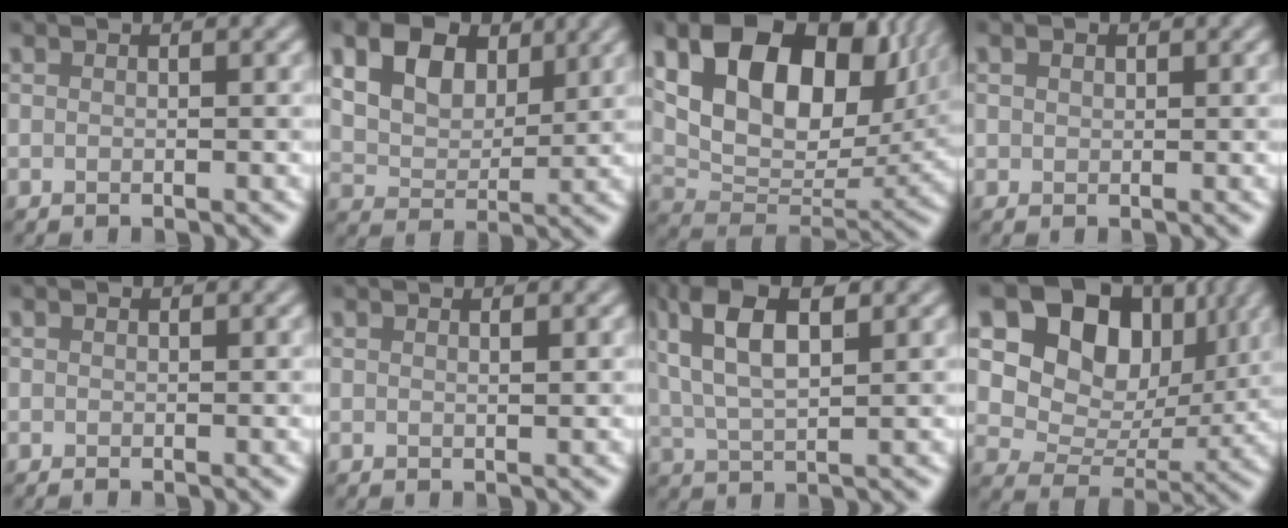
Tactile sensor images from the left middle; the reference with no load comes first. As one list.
[{"total": 8.3, "force": [4.0, 5.5, 4.9], "torque": [-0.110, 0.021, 0.065]}, {"total": 14.3, "force": [5.7, 8.9, 9.6], "torque": [-0.166, 0.011, 0.106]}, {"total": 1.0, "force": [0.4, 0.9, 0.2], "torque": [0.000, -0.001, 0.004]}, {"total": 0.0}, {"total": 0.6, "force": [0.4, 0.1, 0.4], "torque": [-0.001, 0.000, 0.006]}, {"total": 7.5, "force": [3.2, 2.9, 6.1], "torque": [-0.122, 0.018, 0.059]}, {"total": 12.0, "force": [5.0, 8.5, 6.8], "torque": [-0.120, 0.009, 0.079]}]